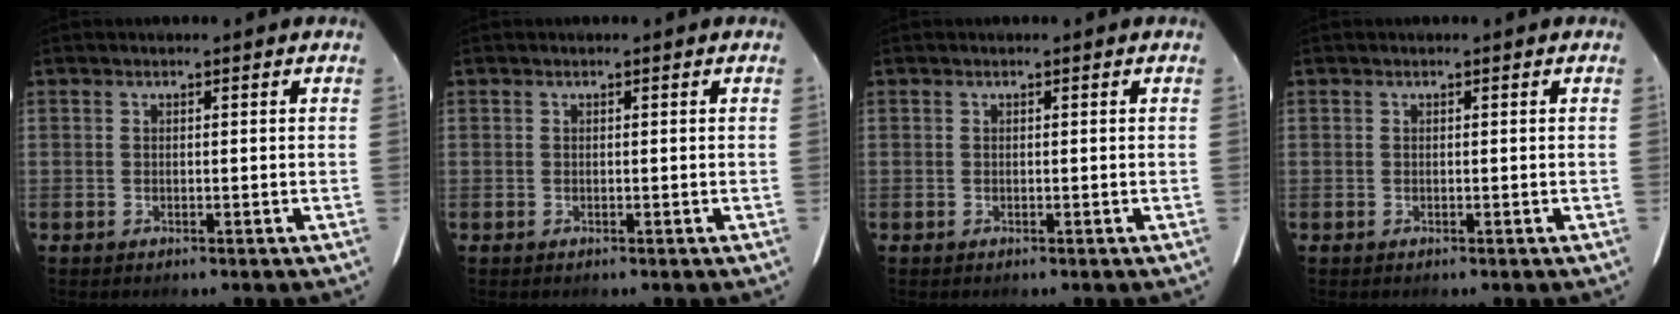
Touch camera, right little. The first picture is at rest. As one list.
[{"total": 0.0}, {"total": 0.0}, {"total": 0.0}]